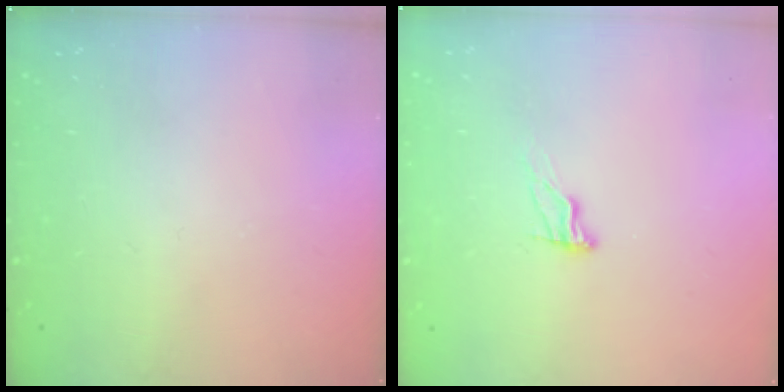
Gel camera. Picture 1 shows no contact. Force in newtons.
{"total": 5.8, "press": 5.8, "slide": 0.5}